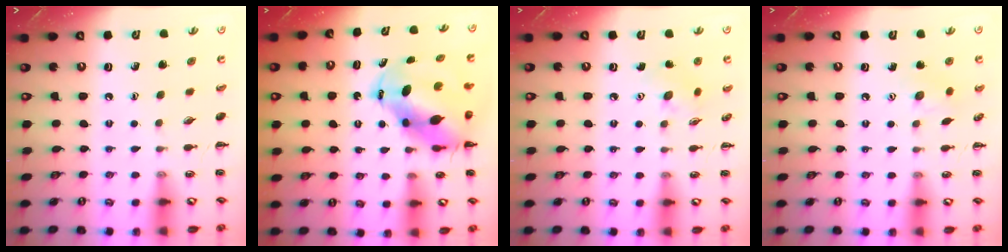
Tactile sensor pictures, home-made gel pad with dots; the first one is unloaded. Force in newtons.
{"total": 10.5, "press": 10.1, "slide": 2.8}
{"total": 4.5, "press": 4.4, "slide": 0.5}
{"total": 6.6, "press": 6.6, "slide": 1.0}